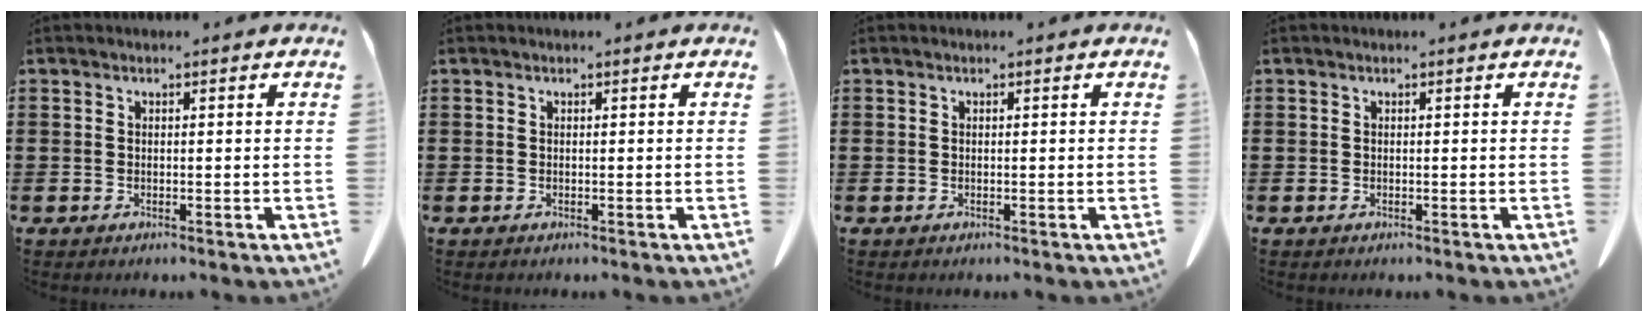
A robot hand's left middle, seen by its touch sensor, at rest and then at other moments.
{"total": 0.0}
{"total": 0.0}
{"total": 0.0}